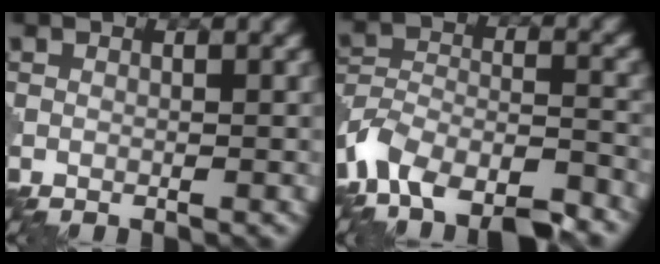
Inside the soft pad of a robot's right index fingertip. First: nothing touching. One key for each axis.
{"total": 8.9, "fx": -7.0, "fy": 3.5, "fz": 4.2, "tx": -0.079, "ty": -0.004, "tz": -0.130}